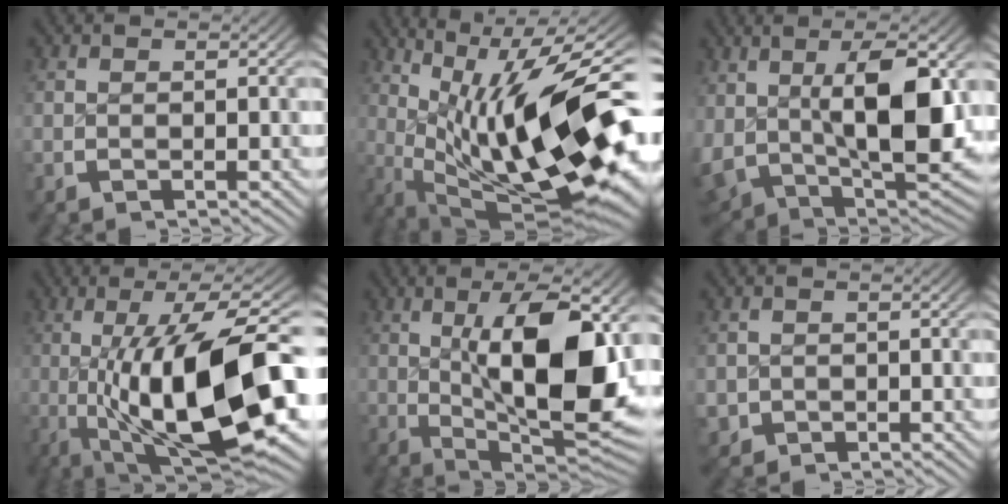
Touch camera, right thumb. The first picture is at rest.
{"total": 21.1, "force": [-2.2, 11.3, 17.7], "torque": [-0.279, -0.051, -0.001]}
{"total": 13.2, "force": [0.3, 7.5, 10.8], "torque": [-0.202, -0.043, 0.038]}
{"total": 19.2, "force": [-2.4, 8.8, 16.9], "torque": [-0.291, -0.033, -0.014]}
{"total": 15.6, "force": [-0.5, 7.5, 13.6], "torque": [-0.226, -0.041, 0.019]}
{"total": 2.6, "force": [-1.0, 2.3, 0.6], "torque": [-0.020, -0.023, -0.006]}